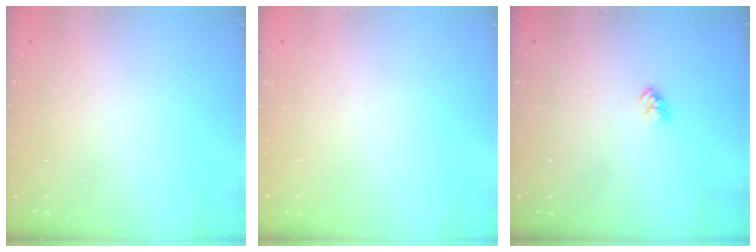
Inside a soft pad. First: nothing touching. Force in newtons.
{"total": 0.0}
{"total": 3.3, "press": 3.3, "slide": 0.4}